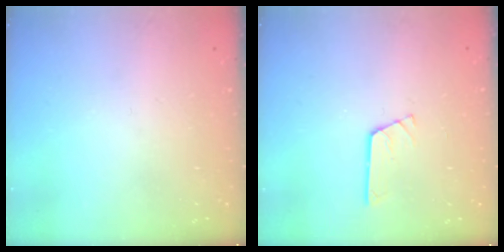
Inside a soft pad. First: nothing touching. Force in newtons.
{"total": 2.7, "press": 2.7, "slide": 0.3}